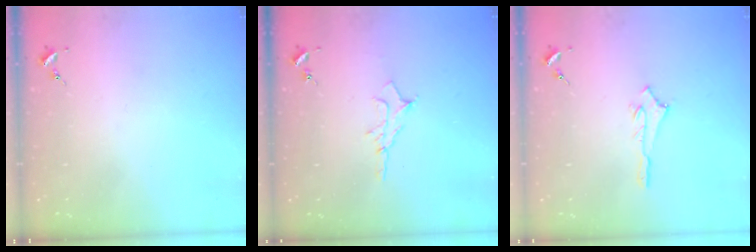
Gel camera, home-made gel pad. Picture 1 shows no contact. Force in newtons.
{"total": 6.2, "press": 6.1, "slide": 0.8}
{"total": 2.5, "press": 2.5, "slide": 0.2}